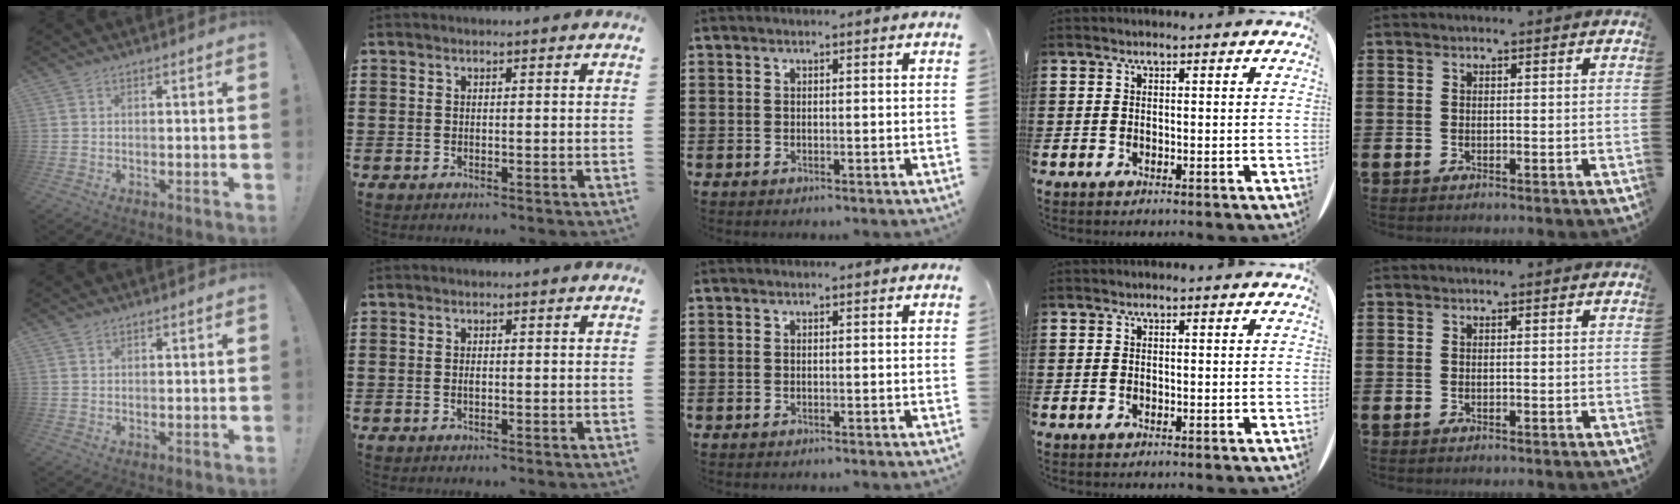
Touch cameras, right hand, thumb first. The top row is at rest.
{"thumb": {"total": 0.9, "force": [0.7, 0.5, 0.2], "torque": [0.001, -0.001, 0.013]}, "index": {"total": 0.7, "force": [-0.1, 0.3, 0.6], "torque": [-0.014, -0.001, -0.001]}}